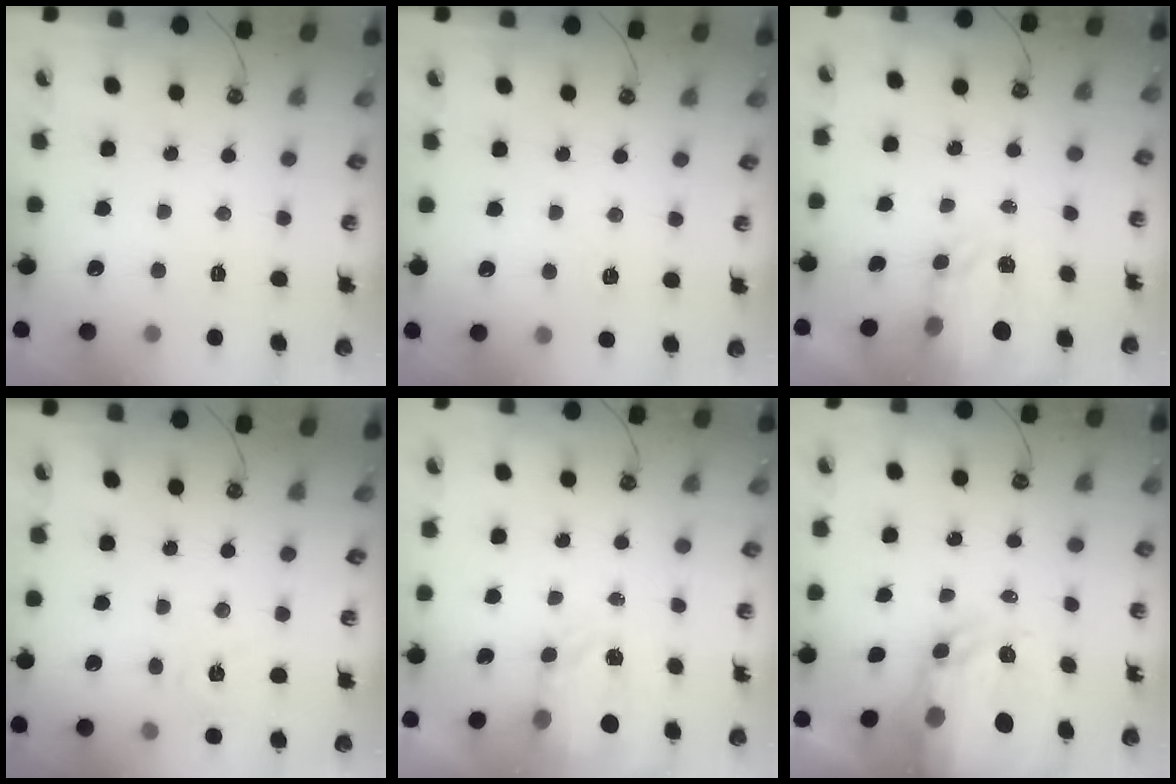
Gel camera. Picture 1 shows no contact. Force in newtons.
{"total": 2.3, "press": 2.3, "slide": 0.3}
{"total": 3.8, "press": 3.7, "slide": 0.5}
{"total": 5.6, "press": 5.6, "slide": 0.1}
{"total": 4.0, "press": 3.9, "slide": 0.7}
{"total": 9.1, "press": 9.0, "slide": 0.8}